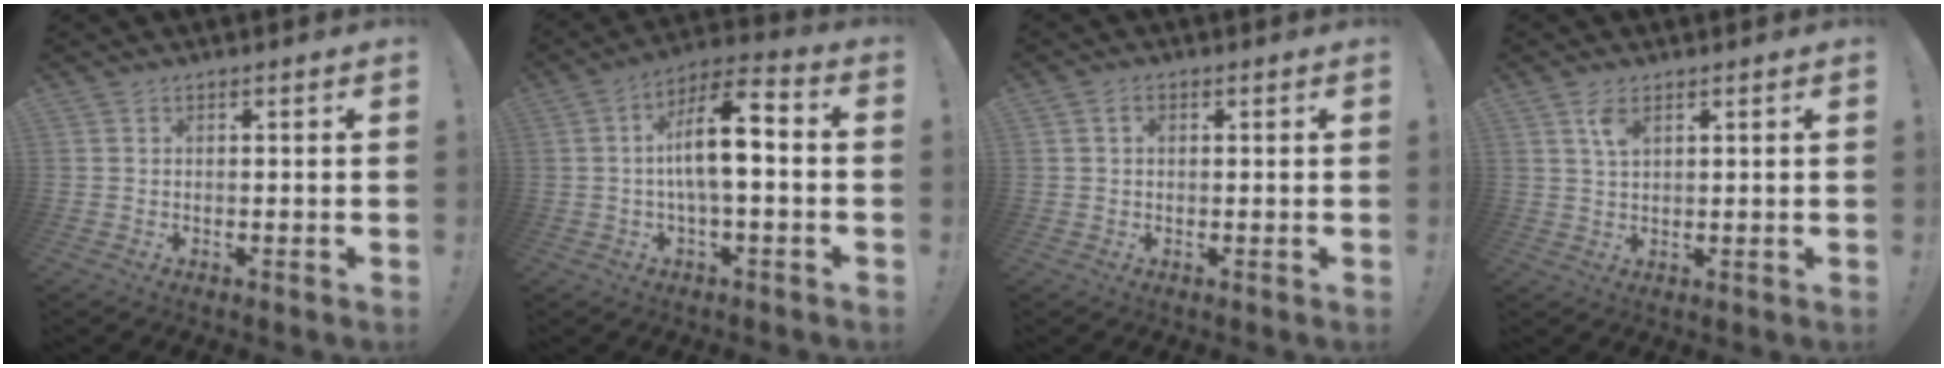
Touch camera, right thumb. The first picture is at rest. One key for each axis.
{"total": 13.0, "fx": 0.1, "fy": 4.3, "fz": 12.3, "tx": -0.208, "ty": 0.001, "tz": -0.007}
{"total": 1.8, "fx": 0.5, "fy": 1.2, "fz": 1.3, "tx": -0.024, "ty": 0.004, "tz": 0.009}
{"total": 3.8, "fx": 1.8, "fy": 1.6, "fz": 2.9, "tx": -0.054, "ty": -0.004, "tz": 0.031}